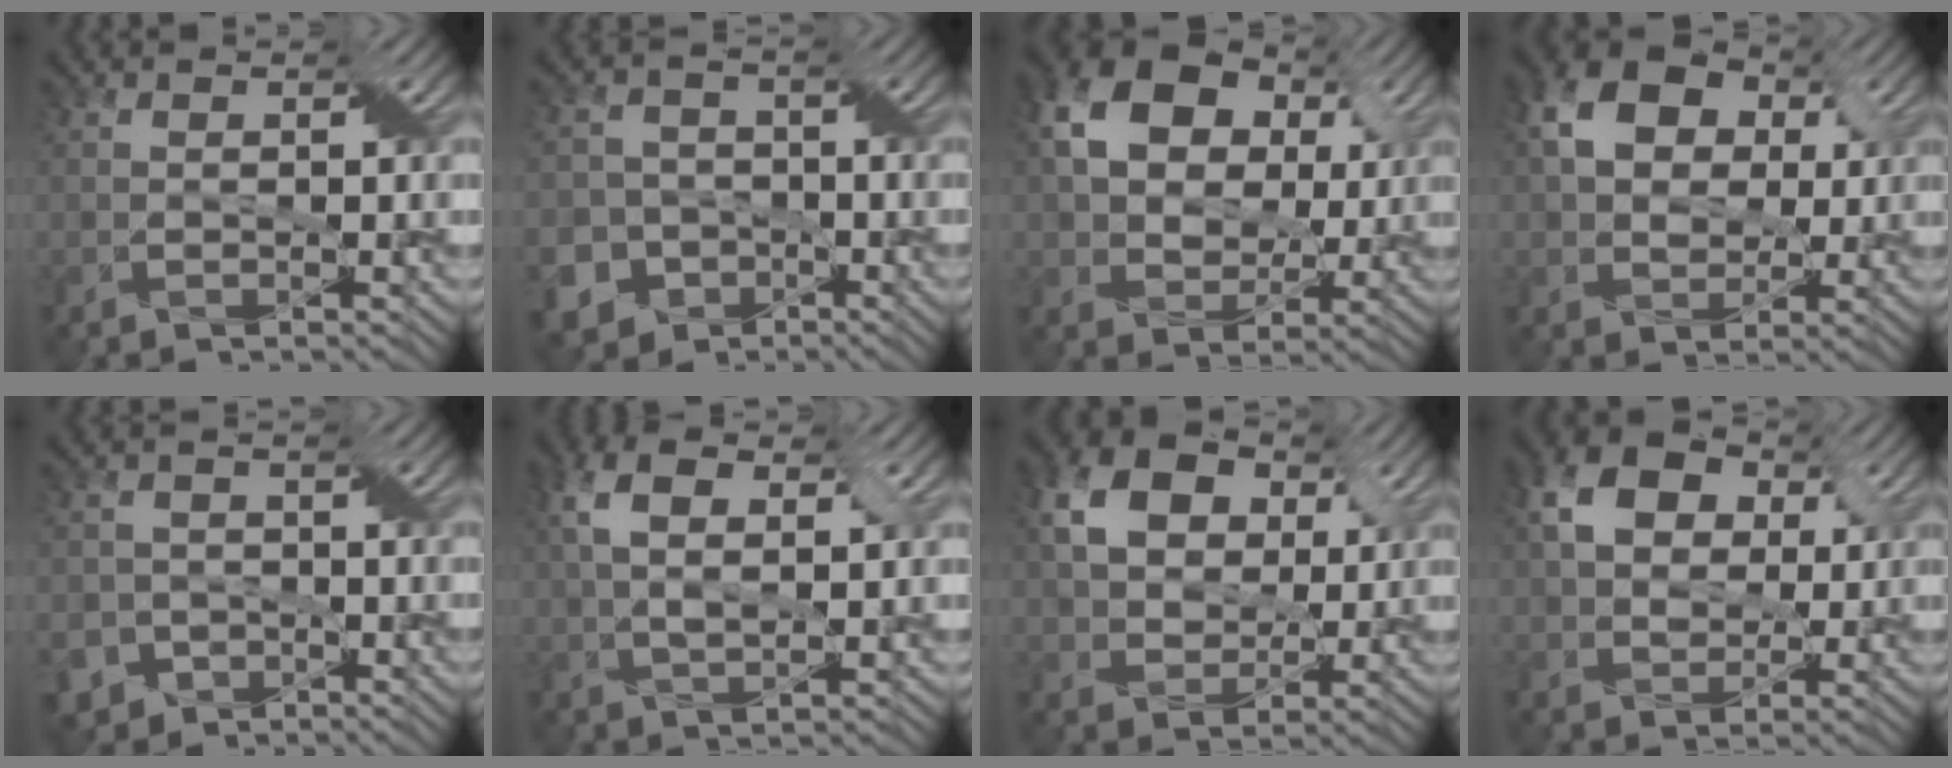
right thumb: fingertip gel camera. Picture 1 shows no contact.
{"total": 10.0, "force": [-5.0, 8.4, 2.2], "torque": [-0.063, -0.027, -0.101]}
{"total": 14.3, "force": [4.7, 10.2, 8.8], "torque": [-0.201, 0.029, 0.088]}
{"total": 10.8, "force": [3.6, 7.8, 6.7], "torque": [-0.170, 0.032, 0.061]}
{"total": 7.0, "force": [-4.0, 5.6, 1.3], "torque": [-0.034, -0.023, -0.081]}
{"total": 7.2, "force": [2.4, 3.3, 6.0], "torque": [-0.127, 0.011, 0.037]}
{"total": 9.8, "force": [3.5, 7.0, 5.8], "torque": [-0.140, 0.011, 0.058]}
{"total": 9.1, "force": [3.2, 6.4, 5.6], "torque": [-0.136, 0.020, 0.048]}